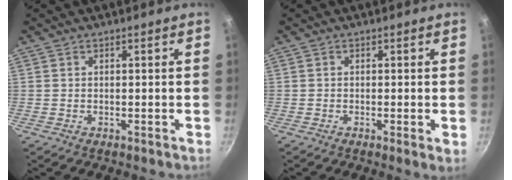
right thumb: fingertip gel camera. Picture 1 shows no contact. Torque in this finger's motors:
{"motor_torque": [-0.03, 0.02, -0.27, -0.07, -0.03]}